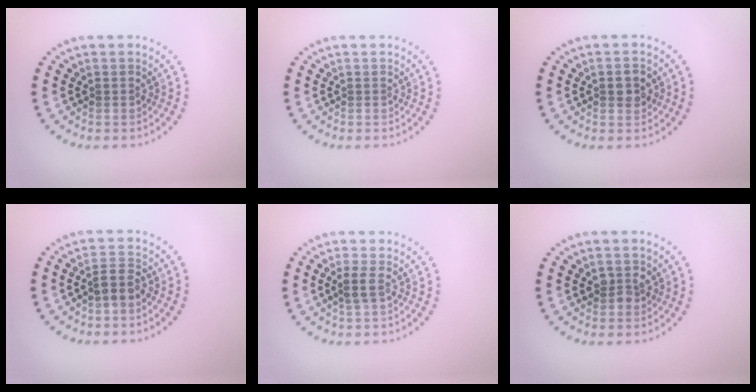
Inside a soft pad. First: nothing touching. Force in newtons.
{"total": 0.0}
{"total": 1.8, "press": 1.8, "slide": 0.1}
{"total": 2.0, "press": 1.8, "slide": 0.9}
{"total": 1.5, "press": 1.3, "slide": 0.8}
{"total": 1.4, "press": 1.3, "slide": 0.4}